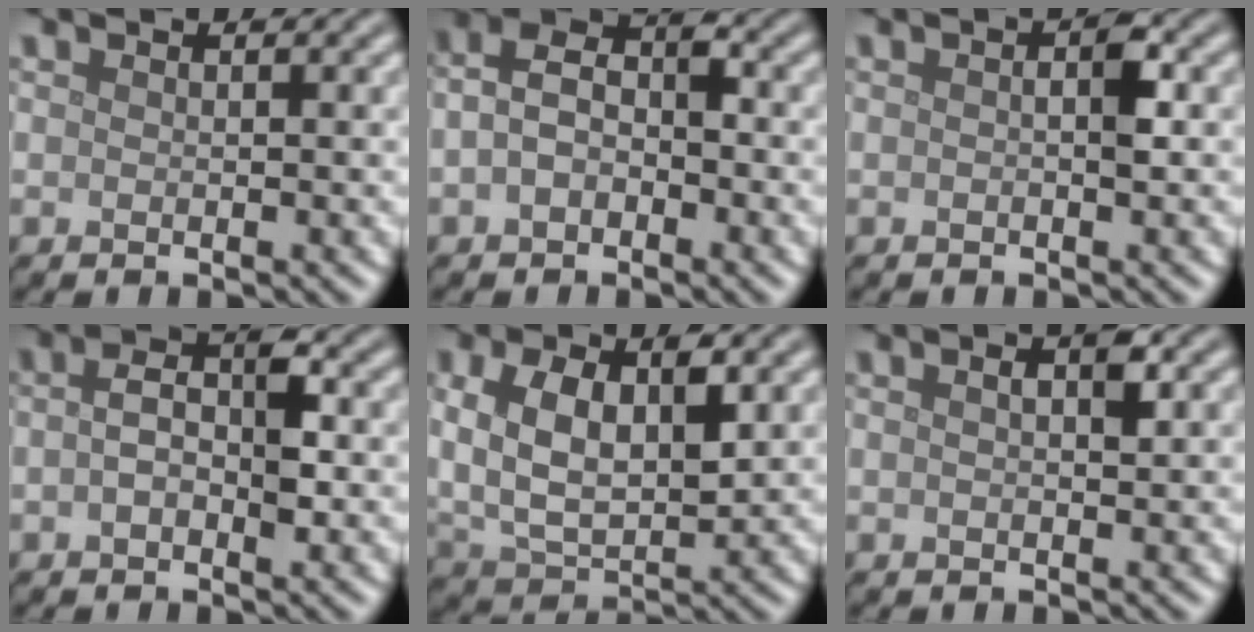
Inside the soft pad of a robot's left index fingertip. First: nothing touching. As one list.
[{"total": 3.5, "force": [-0.7, 2.3, 2.6], "torque": [-0.049, 0.011, -0.022]}, {"total": 1.6, "force": [0.0, 0.4, 1.5], "torque": [-0.025, 0.003, 0.001]}, {"total": 4.0, "force": [-0.1, 1.8, 3.5], "torque": [-0.065, 0.006, -0.008]}, {"total": 6.7, "force": [1.4, 3.6, 5.5], "torque": [-0.105, 0.001, 0.027]}, {"total": 1.8, "force": [0.5, 0.4, 1.6], "torque": [-0.027, 0.005, 0.007]}]